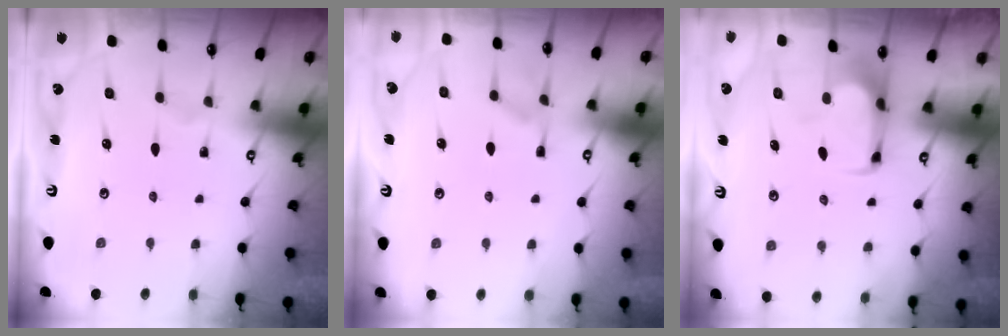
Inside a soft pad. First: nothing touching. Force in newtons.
{"total": 1.3, "press": 0.7, "slide": 1.1}
{"total": 1.6, "press": 1.5, "slide": 0.5}